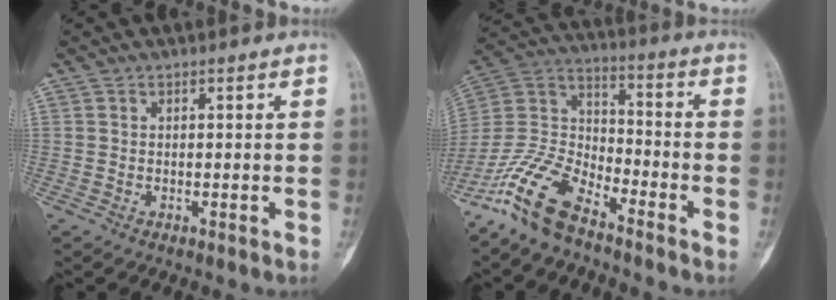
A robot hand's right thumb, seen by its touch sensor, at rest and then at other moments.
{"total": 14.1, "force": [-10.4, 5.3, 7.9], "torque": [-0.156, 0.062, -0.209]}